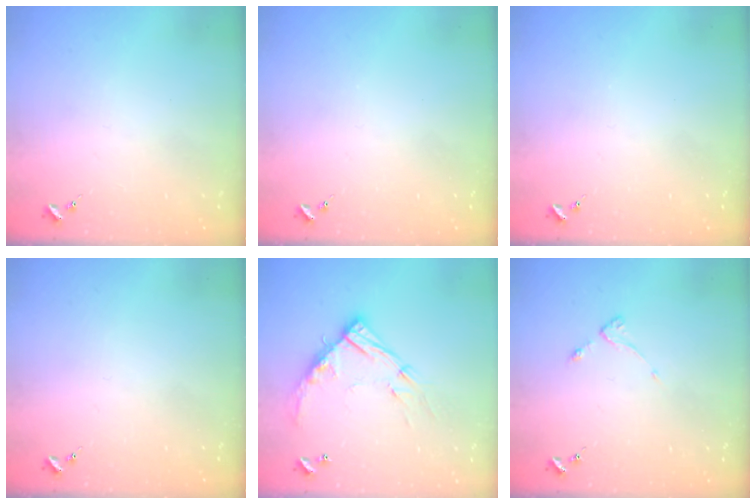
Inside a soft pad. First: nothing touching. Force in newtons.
{"total": 0.0}
{"total": 0.0}
{"total": 0.0}
{"total": 13.8, "press": 13.8, "slide": 1.0}
{"total": 2.8, "press": 2.7, "slide": 0.5}